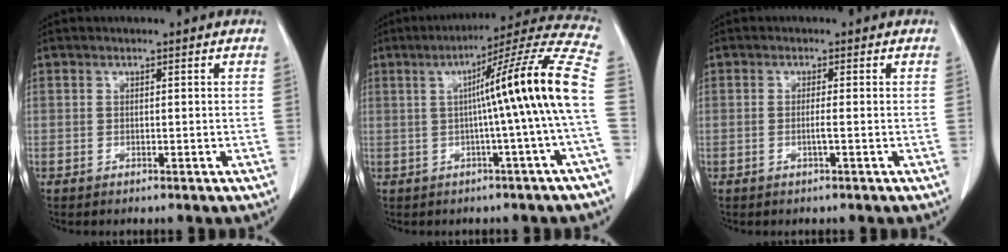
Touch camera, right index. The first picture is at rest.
{"total": 15.7, "force": [0.1, -2.2, 15.5], "torque": [-0.203, 0.024, -0.004]}
{"total": 1.2, "force": [-0.4, -0.1, 1.1], "torque": [-0.023, 0.000, -0.005]}